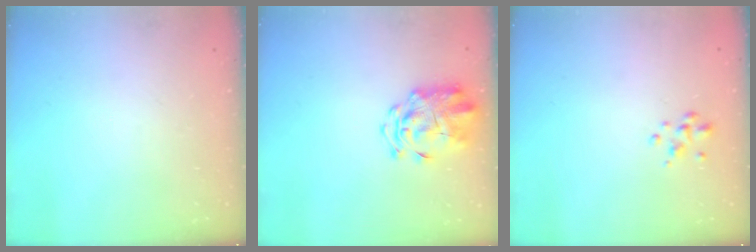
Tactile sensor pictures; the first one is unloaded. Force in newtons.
{"total": 3.6, "press": 3.4, "slide": 1.3}
{"total": 2.1, "press": 2.1, "slide": 0.1}